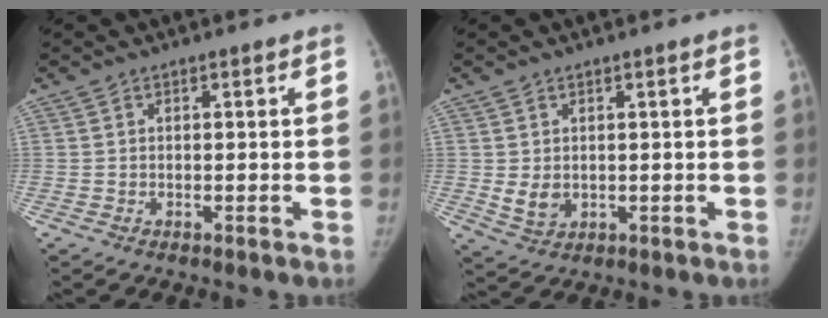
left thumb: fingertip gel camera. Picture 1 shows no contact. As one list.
[{"total": 3.6, "force": [0.2, 2.8, 2.2], "torque": [-0.028, -0.010, 0.016]}]